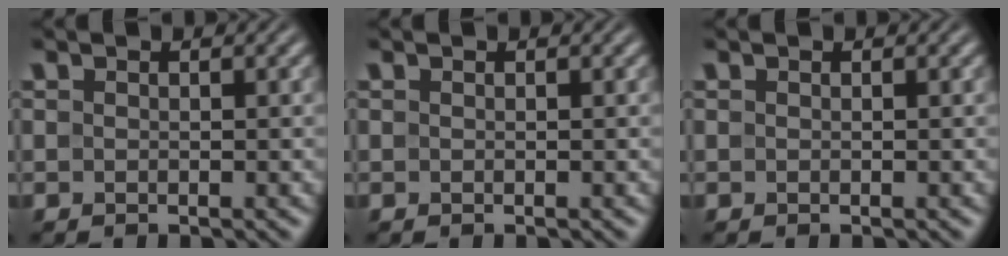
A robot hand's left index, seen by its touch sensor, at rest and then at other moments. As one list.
[{"total": 0.0}, {"total": 0.0}]